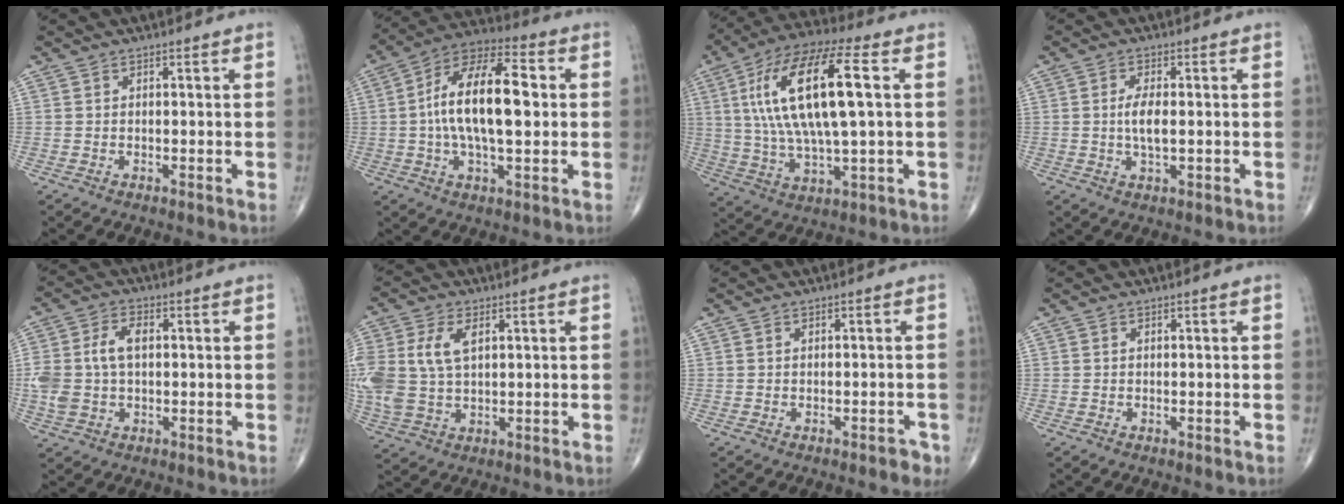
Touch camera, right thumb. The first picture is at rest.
{"total": 17.4, "force": [1.0, 7.4, 15.7], "torque": [-0.272, 0.026, 0.007]}
{"total": 20.6, "force": [3.7, 6.3, 19.2], "torque": [-0.383, 0.015, 0.065]}
{"total": 4.6, "force": [-0.1, 1.8, 4.2], "torque": [-0.084, -0.006, -0.003]}
{"total": 8.6, "force": [0.5, 5.3, 6.8], "torque": [-0.156, 0.020, 0.015]}
{"total": 12.4, "force": [2.6, 7.5, 9.6], "torque": [-0.233, 0.004, 0.057]}
{"total": 1.7, "force": [-1.0, 0.8, 1.0], "torque": [-0.011, 0.005, -0.012]}
{"total": 0.0}